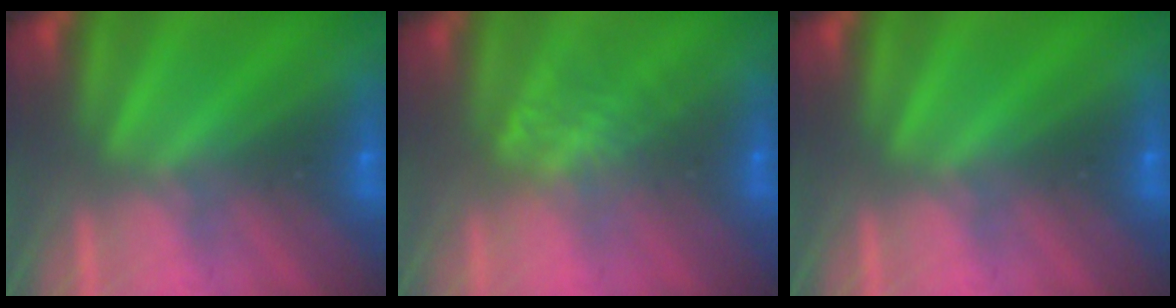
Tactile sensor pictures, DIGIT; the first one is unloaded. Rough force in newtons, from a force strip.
{"total": 1.9}
{"total": 0.0}